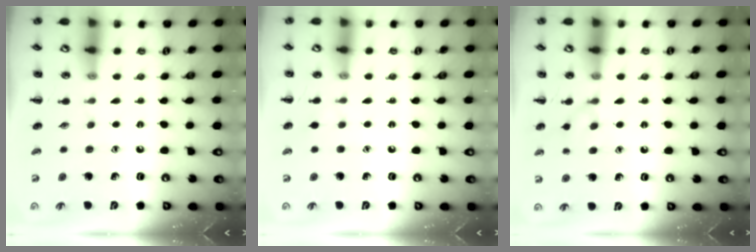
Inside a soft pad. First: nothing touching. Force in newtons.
{"total": 2.7, "press": 2.5, "slide": 1.0}
{"total": 6.9, "press": 6.4, "slide": 2.4}